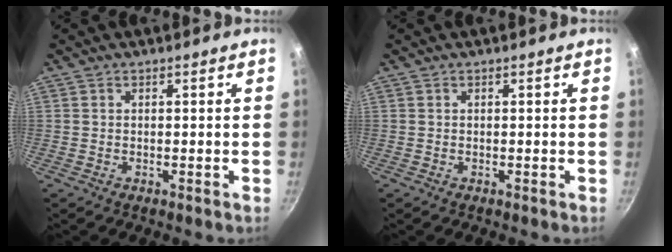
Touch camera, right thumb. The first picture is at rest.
{"total": 0.0}